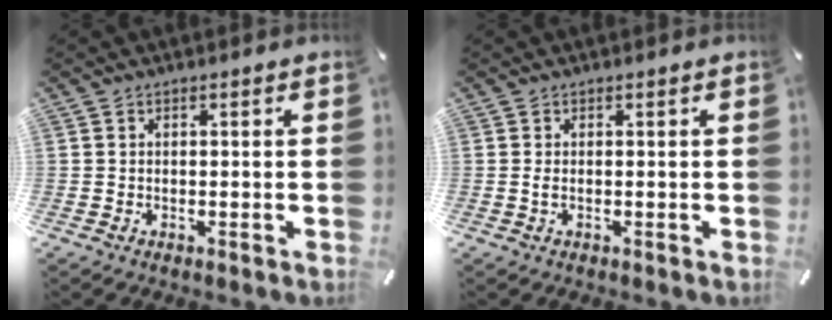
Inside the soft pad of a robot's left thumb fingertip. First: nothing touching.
{"total": 1.0, "force": [-0.1, 0.3, 0.9], "torque": [-0.019, -0.001, -0.001]}